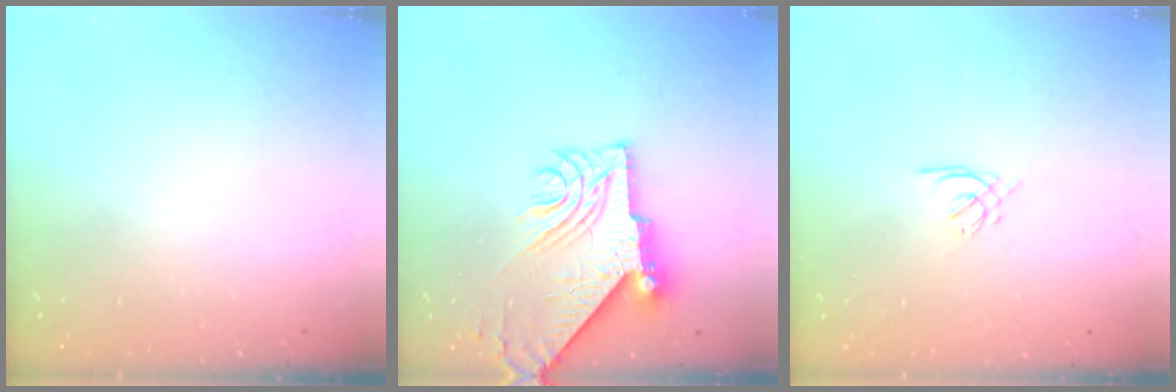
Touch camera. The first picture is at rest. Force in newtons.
{"total": 11.9, "press": 11.9, "slide": 1.2}
{"total": 1.2, "press": 1.0, "slide": 0.5}